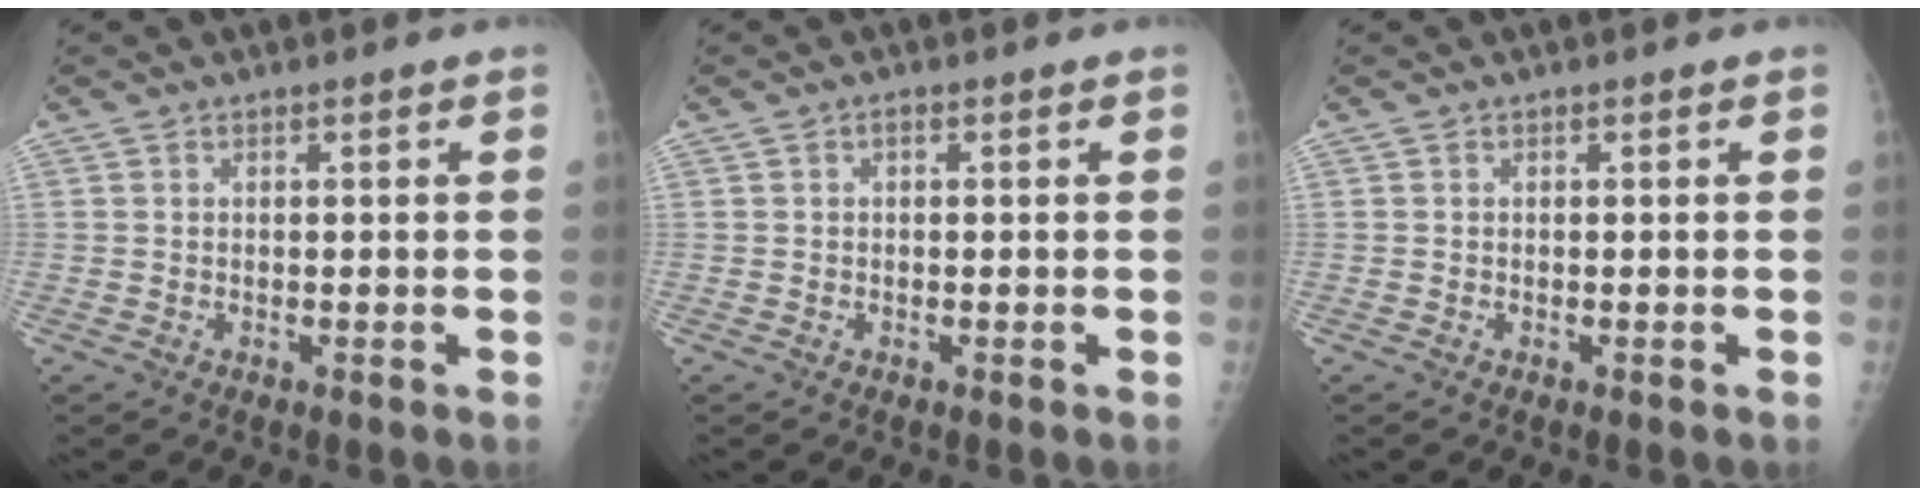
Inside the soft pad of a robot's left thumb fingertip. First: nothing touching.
{"total": 0.5, "force": [0.0, 0.3, 0.5], "torque": [-0.004, 0.002, -0.003]}
{"total": 0.0}